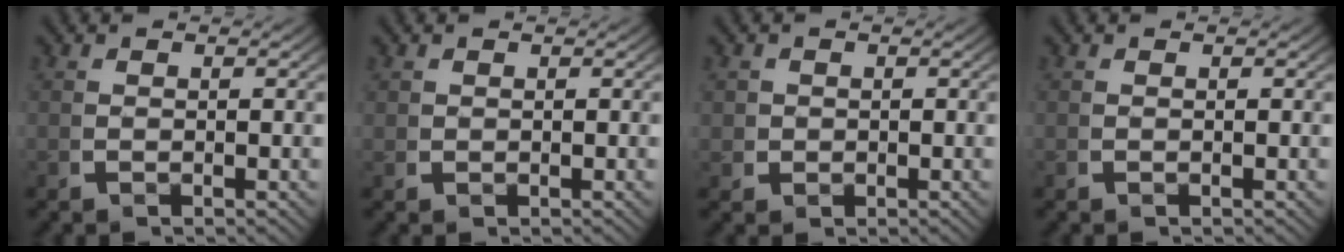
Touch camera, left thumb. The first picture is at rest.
{"total": 0.7, "force": [0.4, 0.6, 0.2], "torque": [-0.006, -0.008, 0.012]}
{"total": 2.1, "force": [0.2, 2.0, 0.7], "torque": [-0.018, -0.013, 0.007]}
{"total": 0.0}